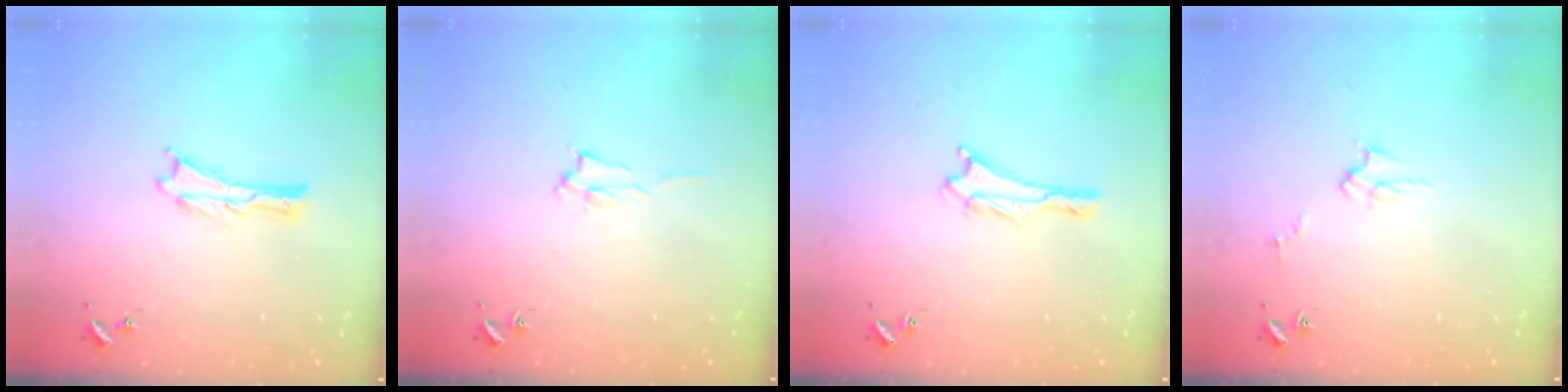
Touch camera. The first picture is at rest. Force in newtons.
{"total": 1.4, "press": 1.4, "slide": 0.2}
{"total": 1.4, "press": 1.4, "slide": 0.2}
{"total": 3.0, "press": 3.0, "slide": 0.3}